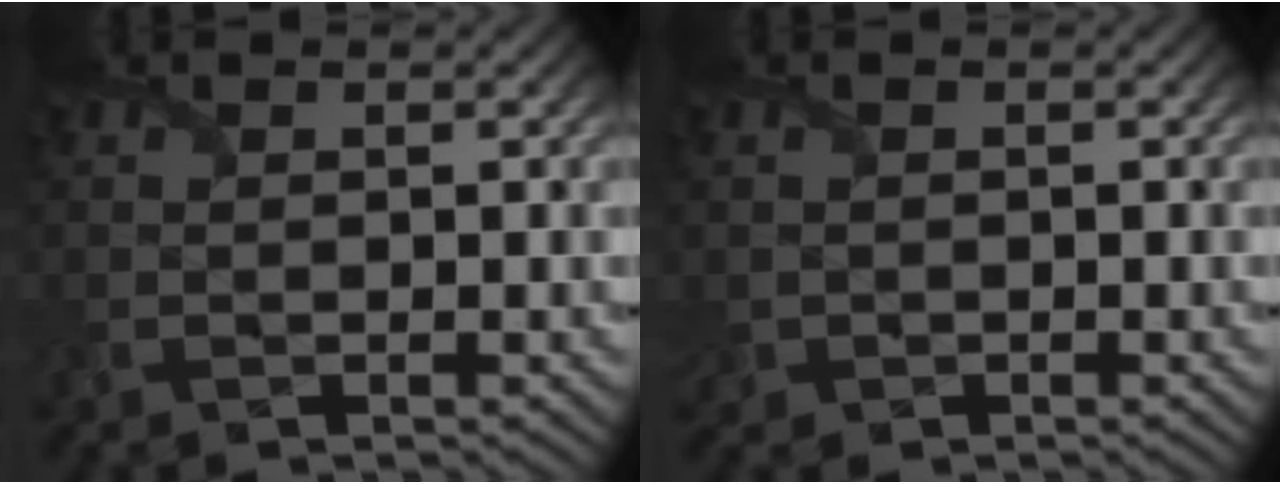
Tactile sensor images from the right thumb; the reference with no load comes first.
{"total": 1.2, "force": [-0.2, 1.2, 0.3], "torque": [-0.012, -0.009, -0.004]}